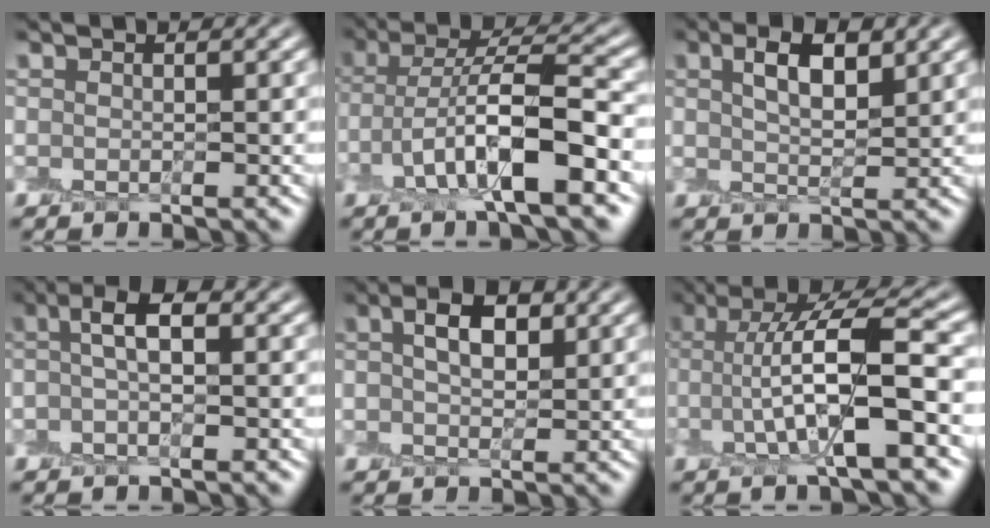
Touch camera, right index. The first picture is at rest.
{"total": 7.8, "force": [-2.3, 2.0, 7.1], "torque": [-0.135, 0.012, -0.043]}
{"total": 3.9, "force": [1.8, 1.4, 3.2], "torque": [-0.059, 0.005, 0.031]}
{"total": 3.1, "force": [0.3, 1.0, 2.9], "torque": [-0.053, 0.010, -0.001]}
{"total": 3.7, "force": [1.1, 1.9, 2.9], "torque": [-0.054, 0.007, 0.018]}
{"total": 8.4, "force": [-0.5, 1.9, 8.1], "torque": [-0.134, 0.011, -0.013]}